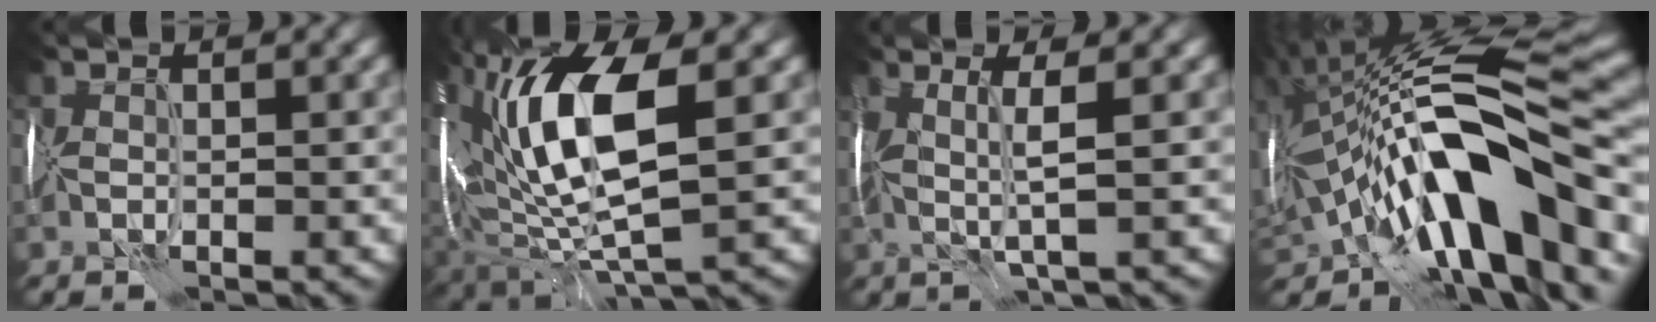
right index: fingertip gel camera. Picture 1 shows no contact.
{"total": 11.1, "force": [1.8, 5.0, 9.7], "torque": [-0.180, 0.007, 0.033]}
{"total": 2.6, "force": [0.2, 0.2, 2.6], "torque": [-0.053, 0.002, 0.006]}
{"total": 15.8, "force": [-4.4, 7.3, 13.3], "torque": [-0.209, 0.030, -0.078]}